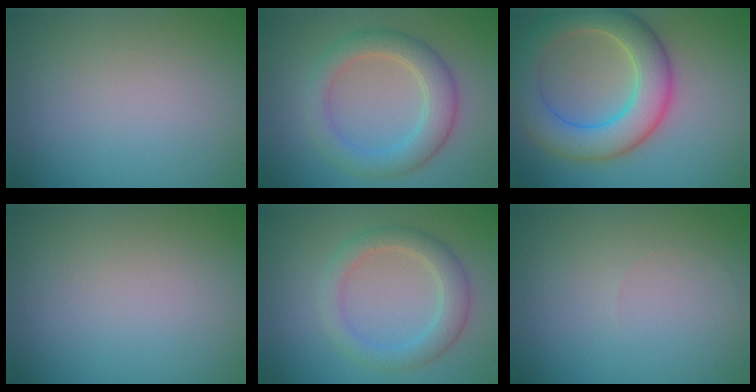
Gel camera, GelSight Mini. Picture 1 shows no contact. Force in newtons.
{"total": 4.4, "press": 4.4, "slide": 0.1}
{"total": 7.3, "press": 7.3, "slide": 0.4}
{"total": 0.0}
{"total": 3.3, "press": 3.3, "slide": 0.1}
{"total": 0.0}